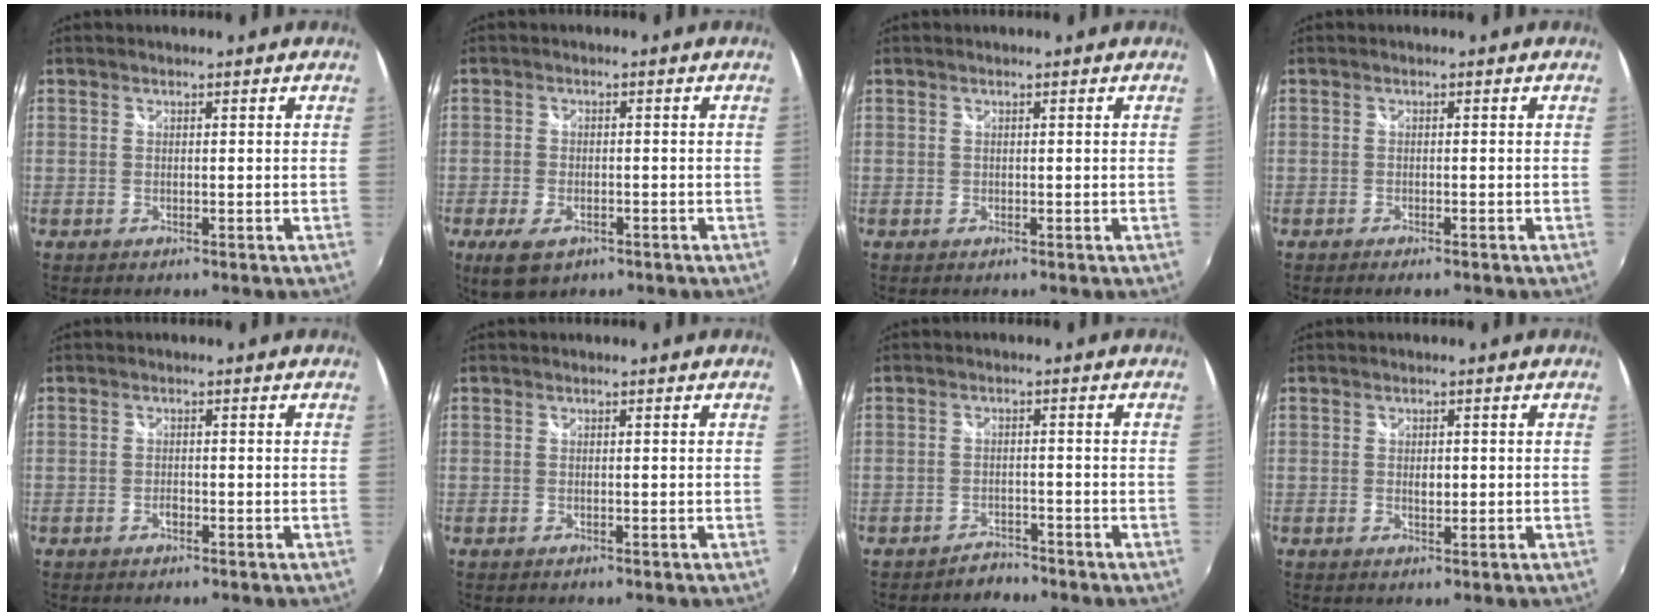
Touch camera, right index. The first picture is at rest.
{"total": 6.4, "force": [-3.5, 3.5, 4.1], "torque": [-0.098, -0.017, -0.059]}
{"total": 0.0}
{"total": 1.9, "force": [-1.6, 0.5, 1.1], "torque": [-0.024, -0.007, -0.027]}
{"total": 0.9, "force": [-0.6, 0.4, 0.5], "torque": [-0.010, 0.000, -0.011]}
{"total": 0.0}
{"total": 2.8, "force": [-2.5, 1.2, -0.1], "torque": [0.000, 0.007, -0.042]}
{"total": 1.7, "force": [0.0, 1.1, 1.3], "torque": [-0.020, -0.001, 0.001]}